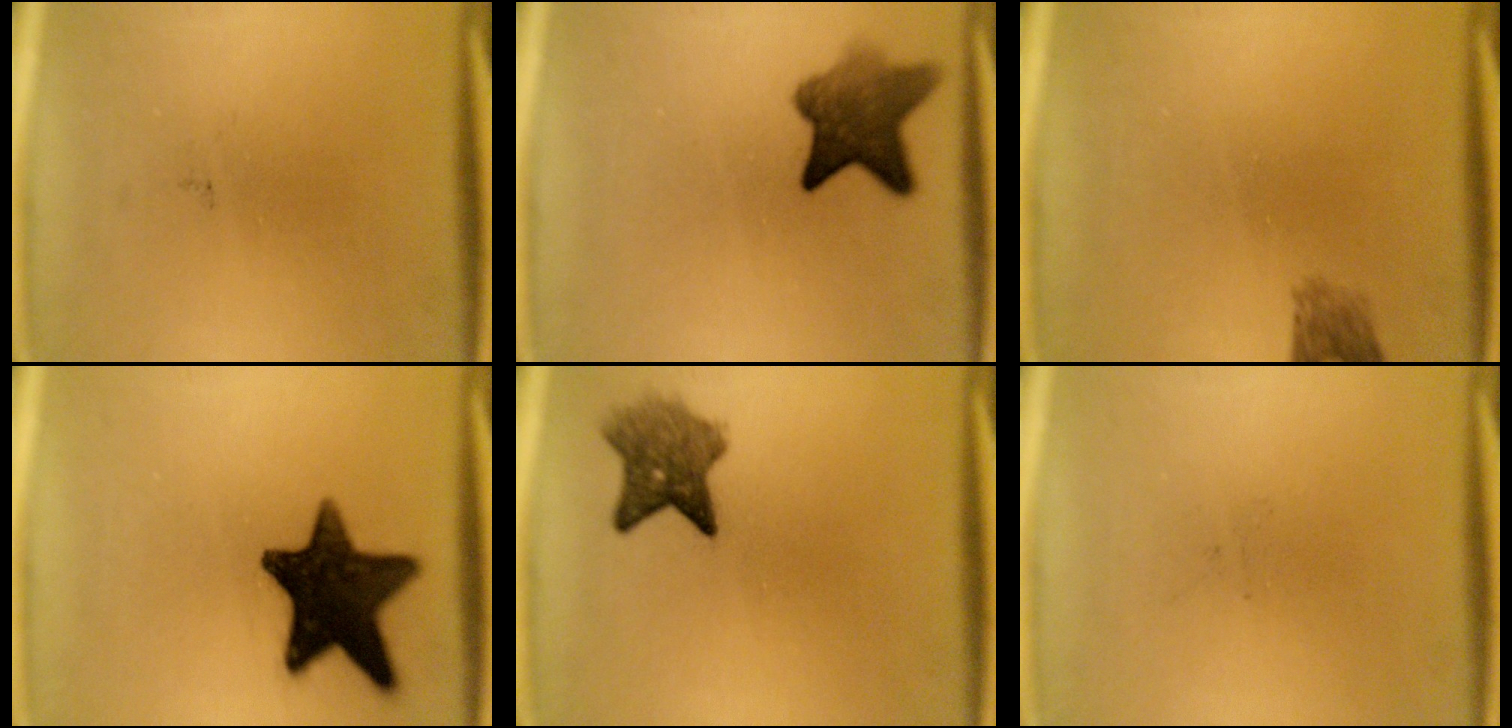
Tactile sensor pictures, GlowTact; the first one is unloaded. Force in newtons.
{"total": 7.4}
{"total": 2.2}
{"total": 15.6}
{"total": 5.8}
{"total": 0.0}